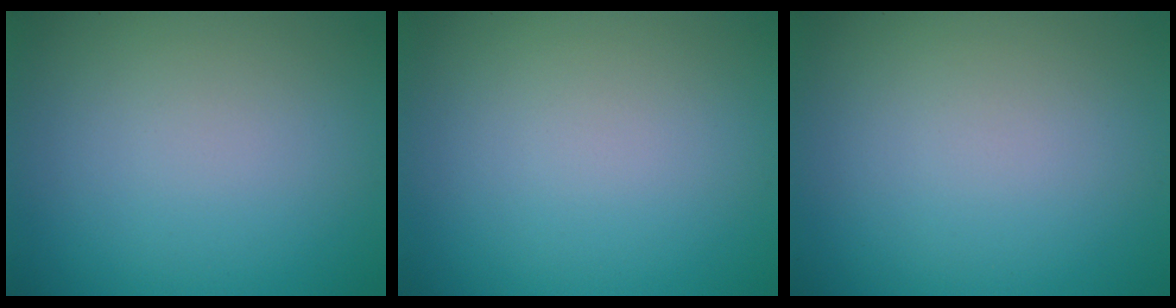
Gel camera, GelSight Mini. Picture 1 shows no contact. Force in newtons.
{"total": 0.0}
{"total": 0.0}